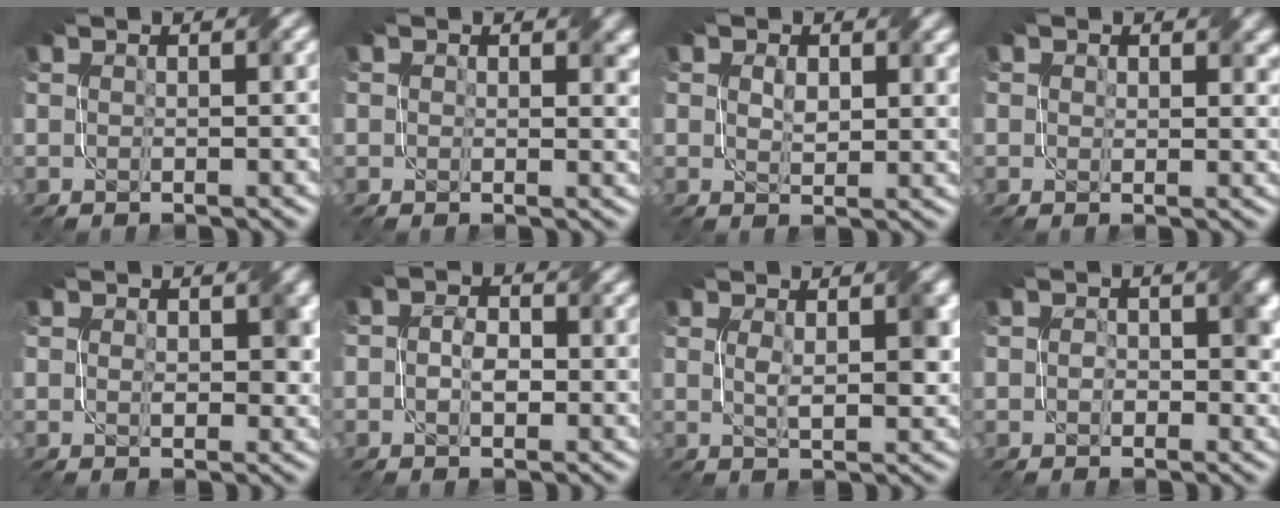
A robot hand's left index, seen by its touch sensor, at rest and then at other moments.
{"total": 2.5, "force": [1.1, 1.7, 1.4], "torque": [-0.016, -0.005, 0.012]}
{"total": 2.7, "force": [0.9, 1.7, 1.9], "torque": [-0.037, -0.003, 0.018]}
{"total": 2.6, "force": [1.2, 1.8, 1.4], "torque": [-0.019, -0.005, 0.016]}
{"total": 3.1, "force": [0.5, 1.9, 2.4], "torque": [-0.037, -0.006, 0.009]}
{"total": 2.9, "force": [-0.3, 1.7, 2.3], "torque": [-0.039, 0.001, -0.010]}
{"total": 3.6, "force": [0.6, 1.2, 3.3], "torque": [-0.059, -0.001, 0.013]}
{"total": 3.1, "force": [0.1, 1.9, 2.4], "torque": [-0.028, -0.002, -0.004]}